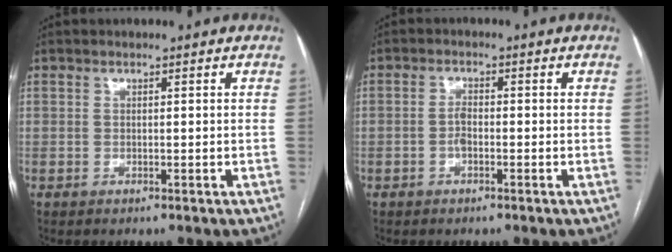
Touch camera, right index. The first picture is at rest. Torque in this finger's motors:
{"motor_torque": [0.54, 0.03, 0.00, 0.04]}